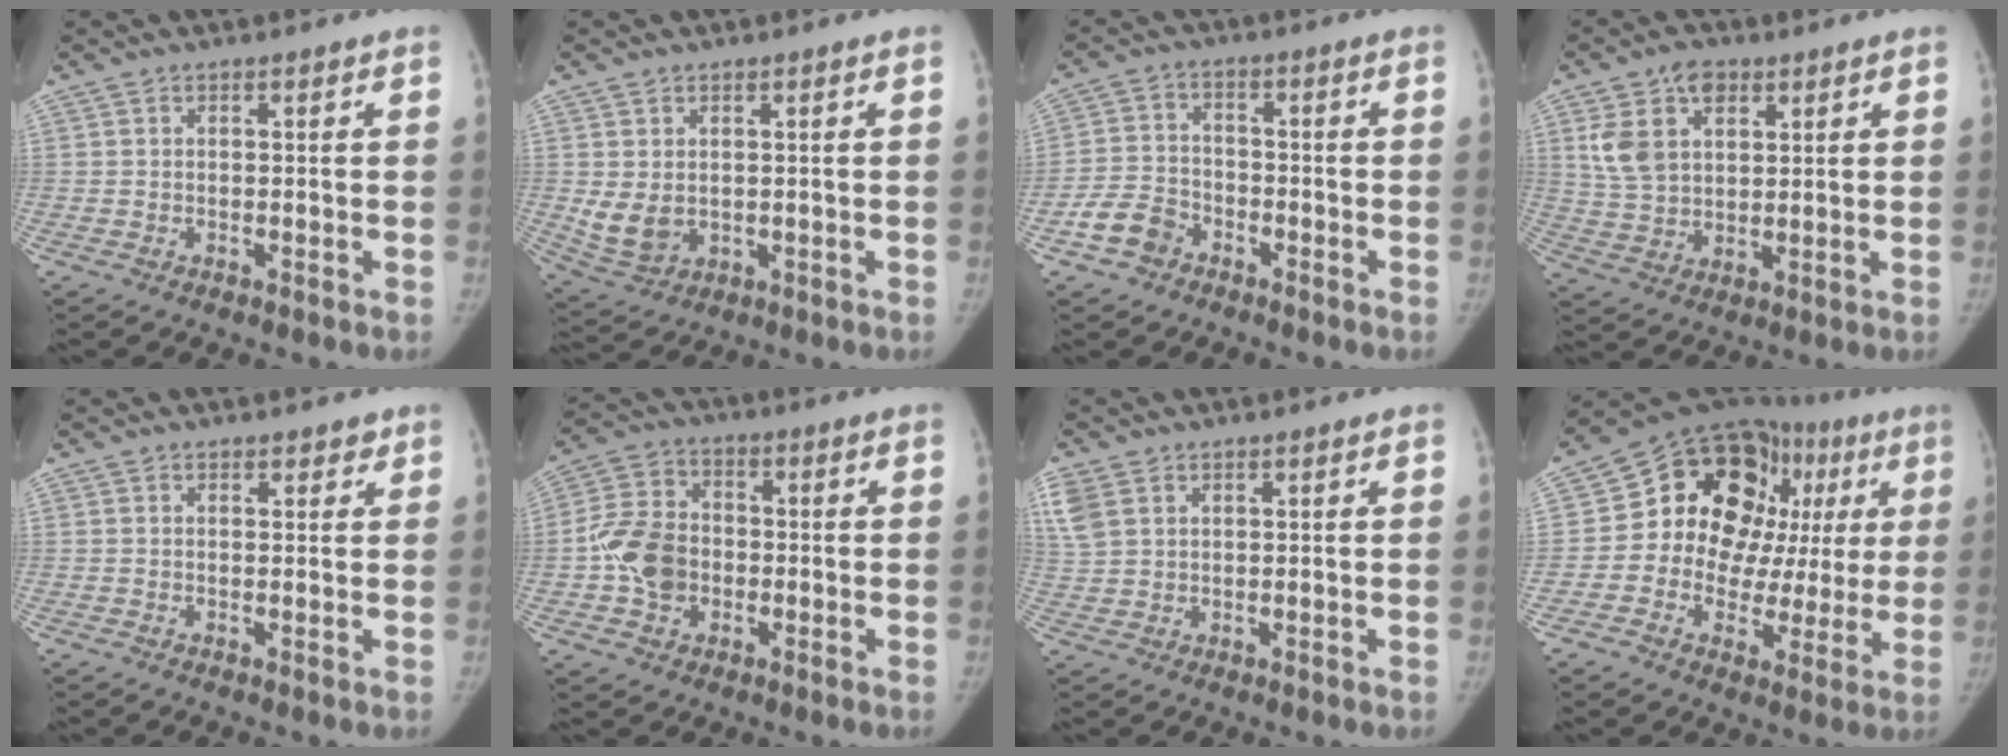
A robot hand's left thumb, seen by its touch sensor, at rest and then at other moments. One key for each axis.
{"total": 5.5, "fx": 0.2, "fy": 4.2, "fz": 3.6, "tx": -0.058, "ty": -0.018, "tz": 0.022}
{"total": 6.4, "fx": -3.8, "fy": 4.7, "fz": 2.3, "tx": -0.037, "ty": 0.022, "tz": -0.071}
{"total": 10.1, "fx": 4.3, "fy": 6.8, "fz": 6.1, "tx": -0.092, "ty": -0.007, "tz": 0.085}
{"total": 1.8, "fx": 1.4, "fy": 1.0, "fz": 0.6, "tx": 0.007, "ty": -0.007, "tz": 0.014}
{"total": 10.4, "fx": -1.7, "fy": 8.2, "fz": 6.2, "tx": -0.099, "ty": 0.021, "tz": -0.038}
{"total": 7.5, "fx": 3.5, "fy": 5.2, "fz": 4.0, "tx": -0.111, "ty": 0.008, "tz": 0.080}
{"total": 22.9, "fx": 4.7, "fy": 15.6, "fz": 16.1, "tx": -0.160, "ty": 0.037, "tz": 0.067}